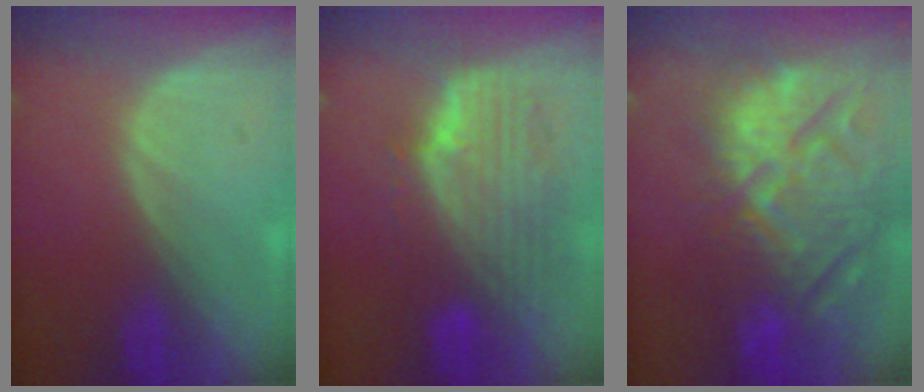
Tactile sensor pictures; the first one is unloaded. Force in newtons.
{"total": 10.1, "press": 8.9, "slide": 4.6}
{"total": 15.3, "press": 13.0, "slide": 7.9}